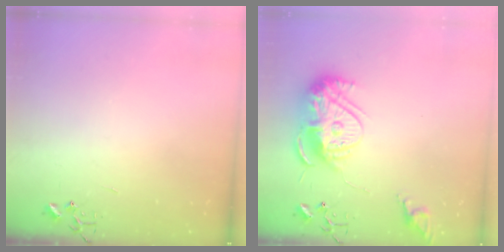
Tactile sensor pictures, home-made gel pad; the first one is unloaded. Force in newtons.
{"total": 15.2, "press": 15.2, "slide": 1.4}